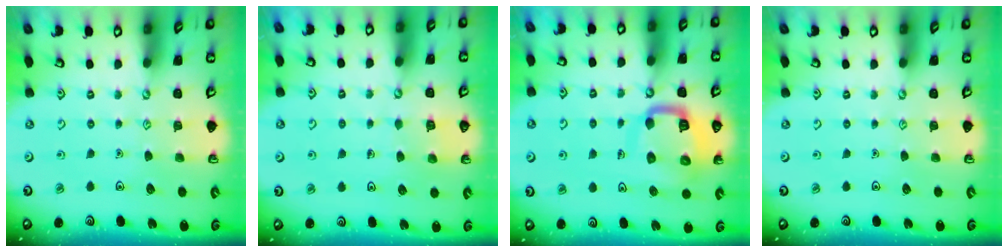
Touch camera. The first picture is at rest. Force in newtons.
{"total": 2.8, "press": 2.8, "slide": 0.3}
{"total": 11.8, "press": 11.7, "slide": 1.4}
{"total": 0.0}